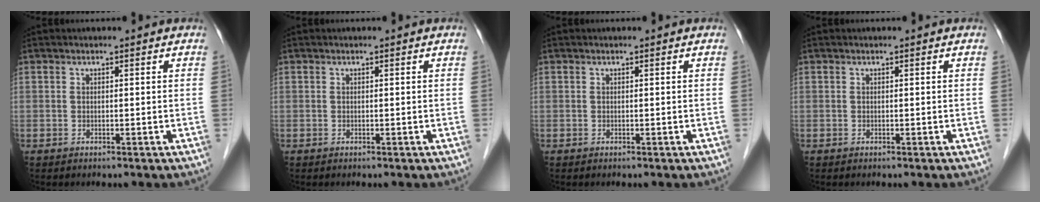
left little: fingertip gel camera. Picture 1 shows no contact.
{"total": 0.0}
{"total": 0.0}
{"total": 0.0}